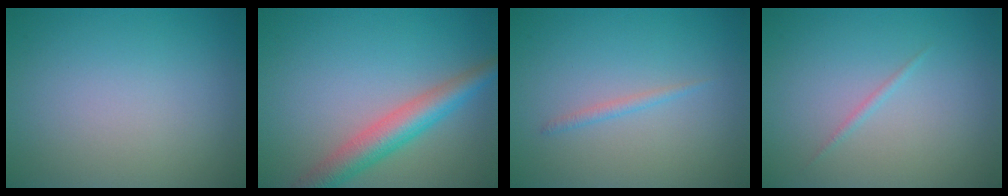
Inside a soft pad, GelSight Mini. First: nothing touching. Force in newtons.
{"total": 4.8, "press": 4.8, "slide": 0.2}
{"total": 0.9, "press": 0.9, "slide": 0.1}
{"total": 0.6, "press": 0.6, "slide": 0.0}